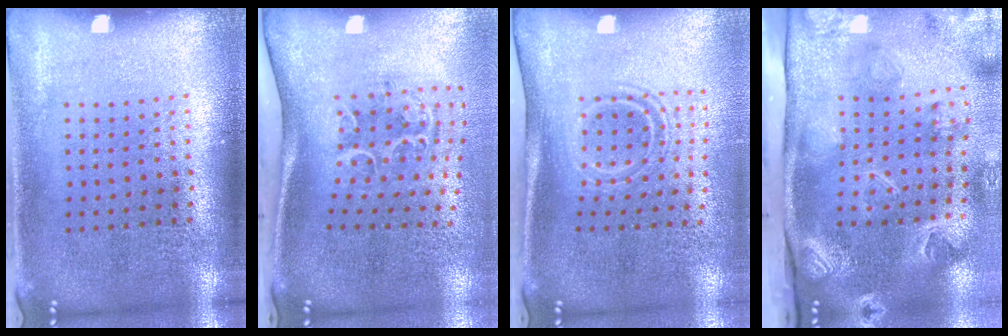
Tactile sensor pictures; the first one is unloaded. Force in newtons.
{"total": 1.7, "press": 1.3, "slide": 1.1}
{"total": 1.7, "press": 1.1, "slide": 1.4}
{"total": 3.7, "press": 3.1, "slide": 2.1}